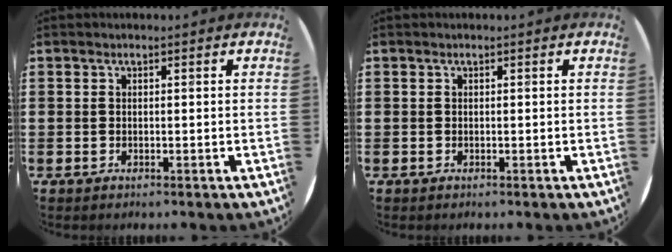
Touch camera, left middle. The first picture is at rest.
{"total": 0.0}